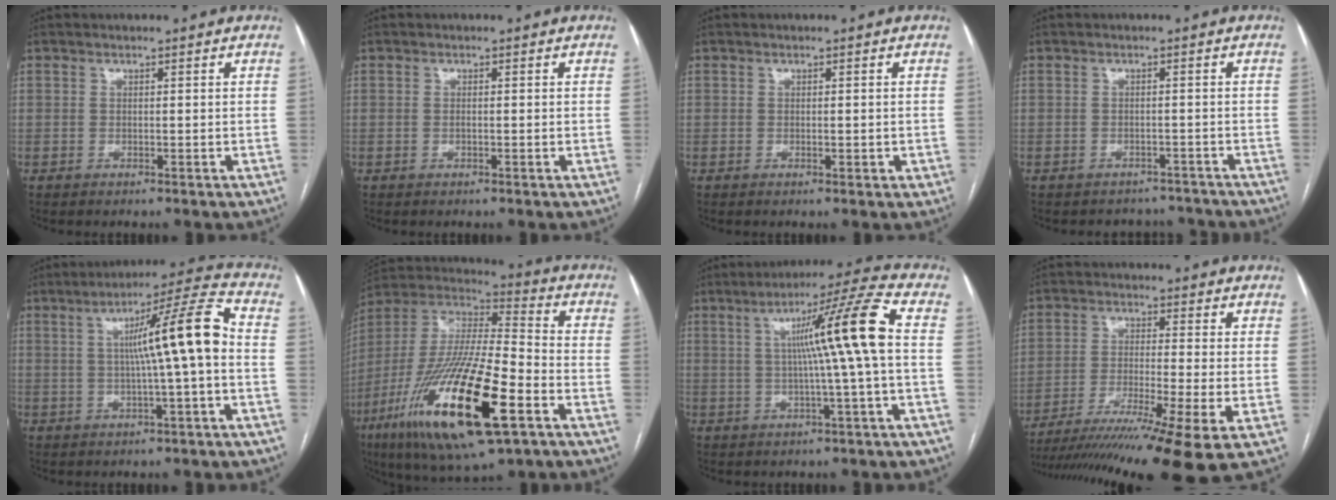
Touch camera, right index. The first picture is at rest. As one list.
[{"total": 0.9, "force": [-0.1, 0.2, 0.8], "torque": [-0.017, -0.001, 0.001]}, {"total": 1.1, "force": [-0.2, 0.5, 1.0], "torque": [-0.013, -0.001, 0.001]}, {"total": 5.2, "force": [-4.6, 2.4, -0.6], "torque": [0.014, 0.016, -0.052]}, {"total": 11.4, "force": [0.4, -0.7, 11.4], "torque": [-0.171, 0.020, 0.005]}, {"total": 26.6, "force": [-11.1, 5.0, 23.7], "torque": [-0.485, -0.053, -0.197]}, {"total": 11.6, "force": [1.0, -2.0, 11.4], "torque": [-0.173, 0.015, 0.017]}, {"total": 16.0, "force": [-11.7, -1.8, 10.8], "torque": [-0.160, -0.034, -0.190]}]